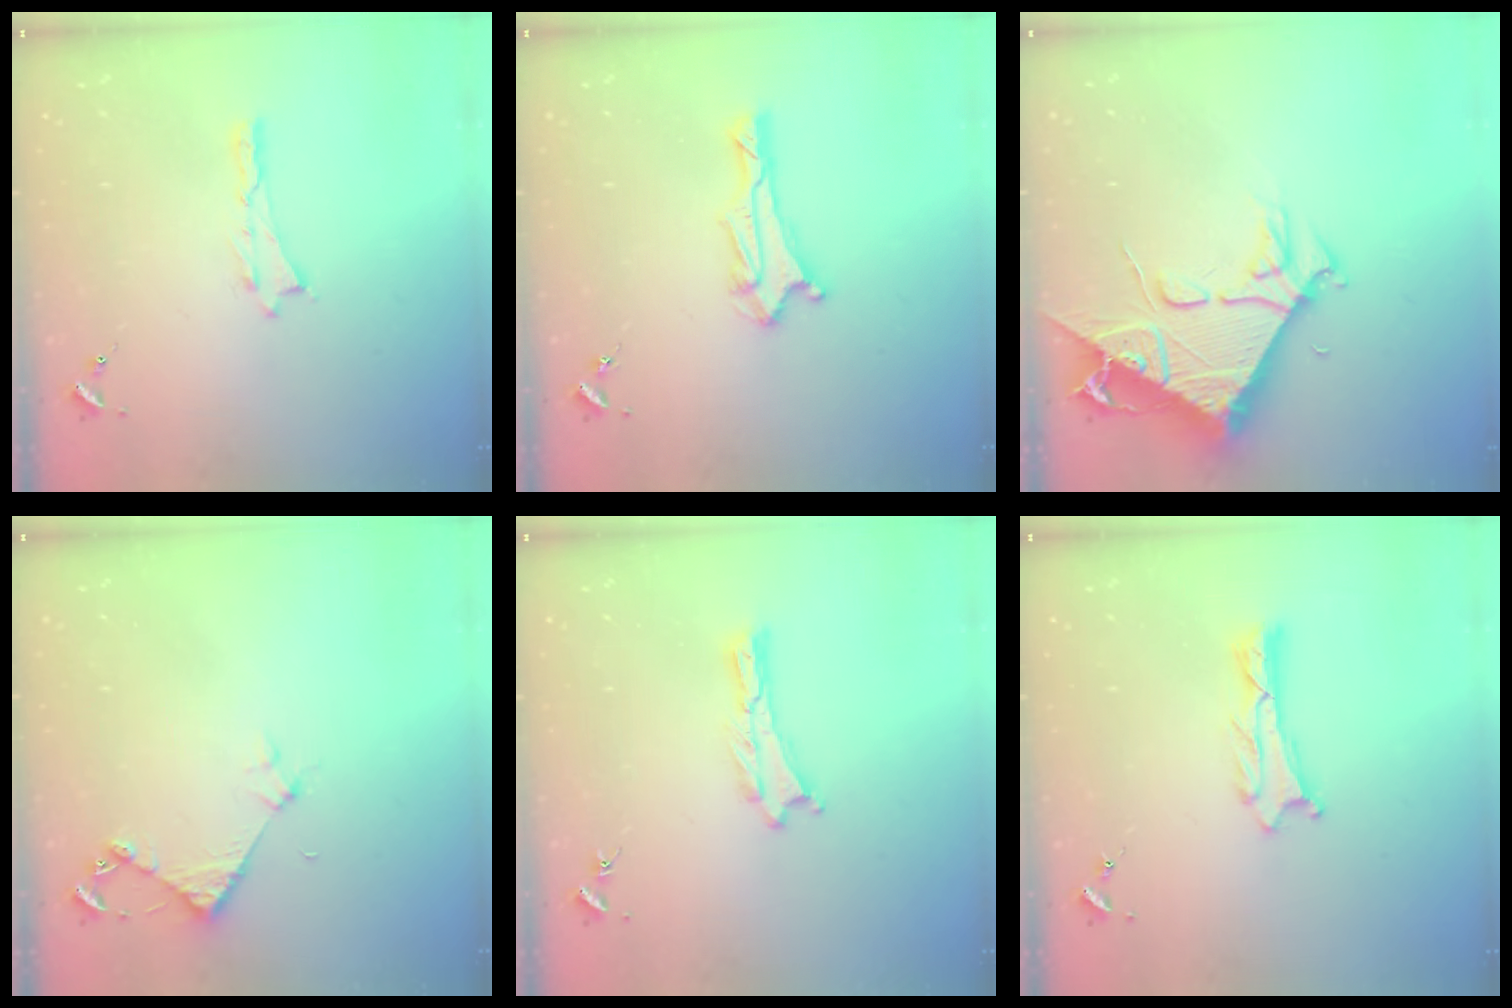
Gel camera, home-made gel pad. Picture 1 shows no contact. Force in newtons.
{"total": 2.9, "press": 2.8, "slide": 0.7}
{"total": 9.6, "press": 9.6, "slide": 1.1}
{"total": 3.7, "press": 3.7, "slide": 0.3}
{"total": 0.0}
{"total": 1.2, "press": 1.2, "slide": 0.0}